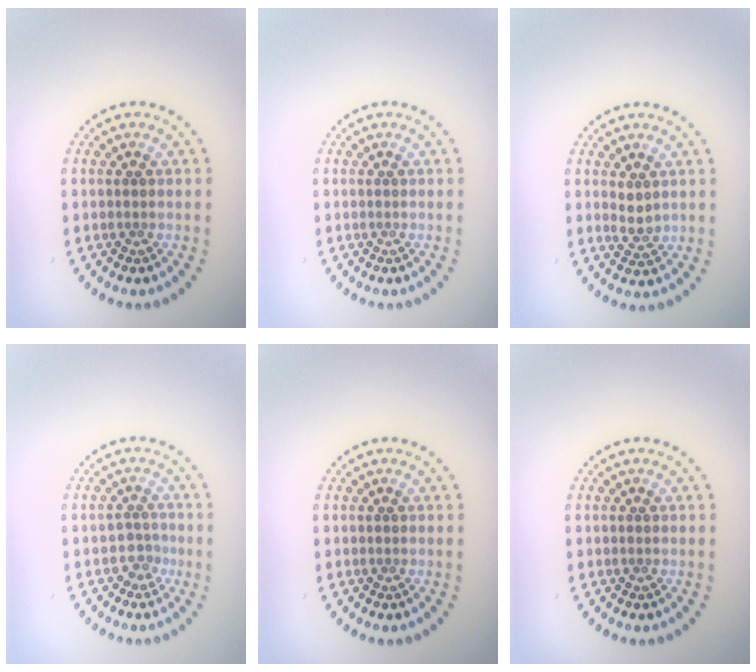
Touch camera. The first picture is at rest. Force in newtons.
{"total": 0.0}
{"total": 1.5, "press": 1.4, "slide": 0.5}
{"total": 1.7, "press": 1.1, "slide": 1.2}
{"total": 0.0}
{"total": 0.0}